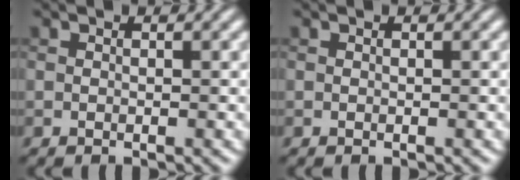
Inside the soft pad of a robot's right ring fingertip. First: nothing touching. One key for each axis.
{"total": 0.0}